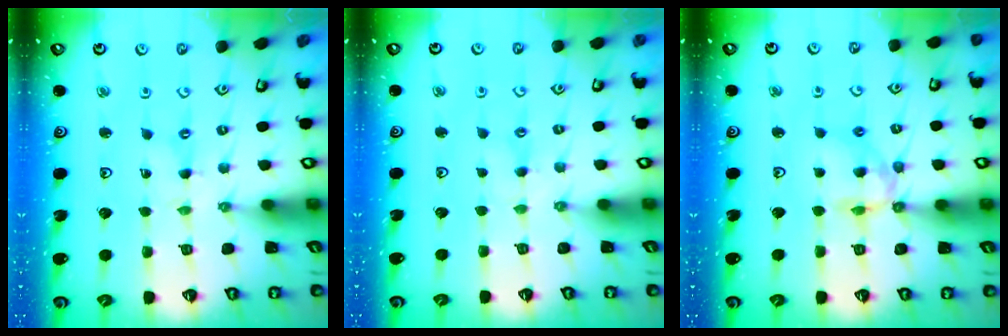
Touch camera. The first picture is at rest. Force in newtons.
{"total": 2.0, "press": 1.9, "slide": 0.3}
{"total": 11.2, "press": 11.2, "slide": 1.1}